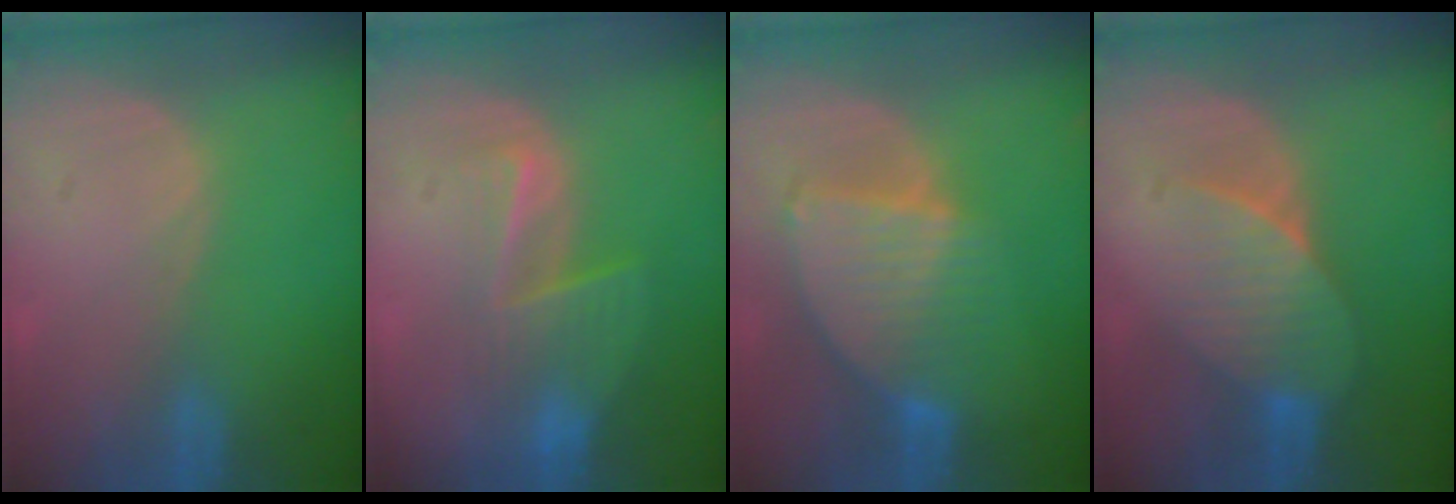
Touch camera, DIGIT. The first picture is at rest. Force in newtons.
{"total": 6.5, "press": 5.6, "slide": 3.2}
{"total": 8.0, "press": 7.1, "slide": 3.6}
{"total": 7.4, "press": 6.9, "slide": 2.6}